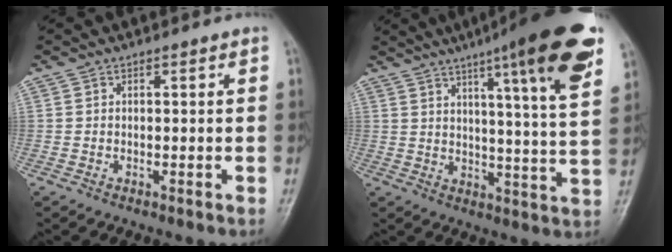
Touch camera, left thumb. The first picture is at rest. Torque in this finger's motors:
{"motor_torque": [3.85, 1.16, 1.63, -1.13, 0.16]}